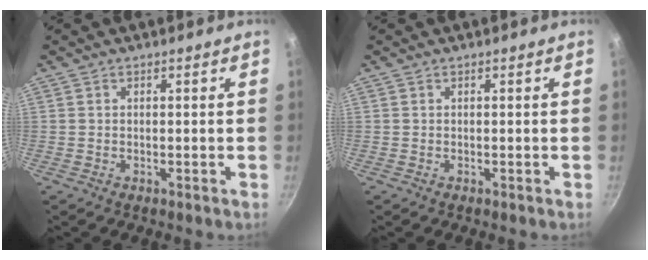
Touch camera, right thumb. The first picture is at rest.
{"total": 0.0}